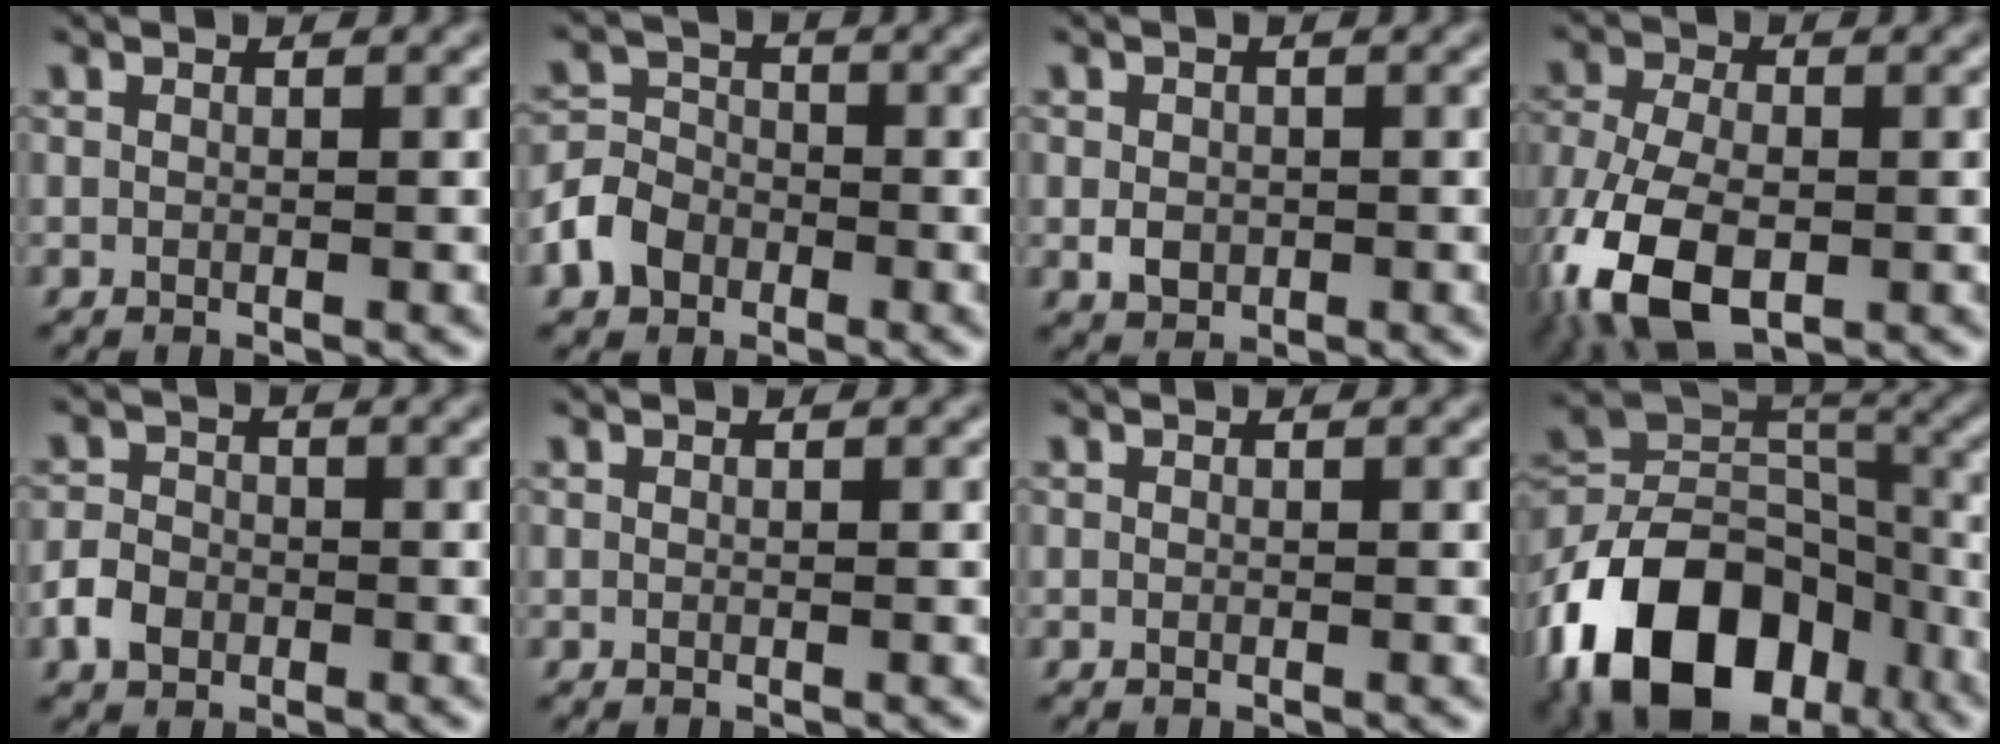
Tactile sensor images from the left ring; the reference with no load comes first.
{"total": 4.4, "force": [-2.2, 3.4, 1.7], "torque": [-0.038, 0.002, -0.050]}
{"total": 1.9, "force": [-0.3, 1.6, 1.0], "torque": [-0.017, -0.004, -0.009]}
{"total": 11.1, "force": [-4.2, 6.3, 8.1], "torque": [-0.197, -0.035, -0.074]}
{"total": 2.8, "force": [-1.2, 2.2, 1.3], "torque": [-0.023, 0.001, -0.028]}
{"total": 0.0}
{"total": 0.0}
{"total": 16.1, "force": [-8.4, 10.4, 8.9], "torque": [-0.181, 0.001, -0.154]}